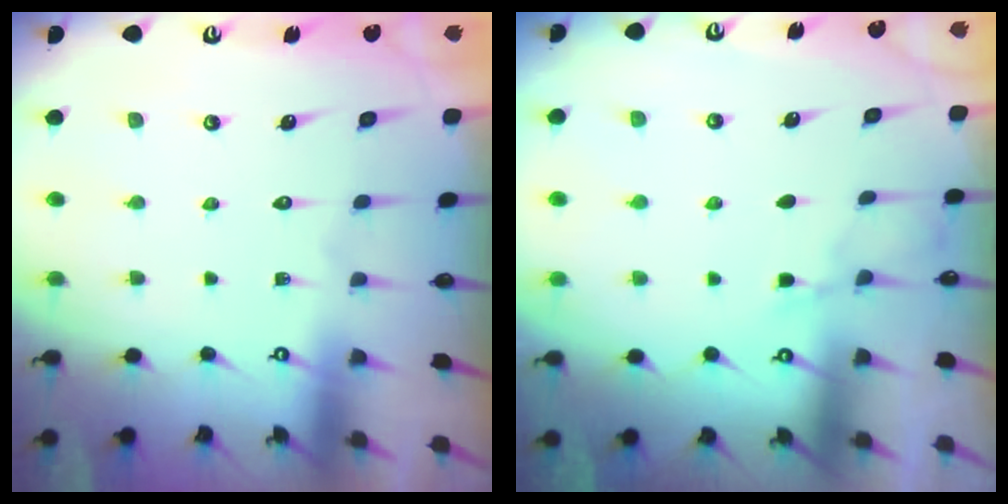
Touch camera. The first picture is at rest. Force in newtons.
{"total": 3.5, "press": 3.5, "slide": 0.5}